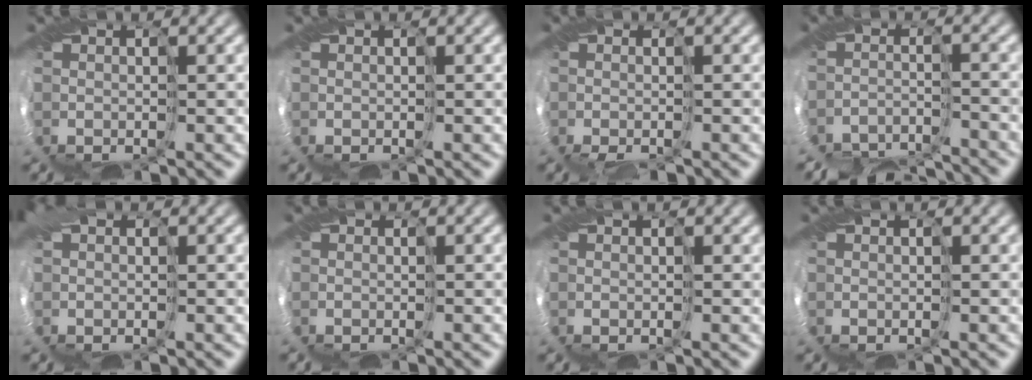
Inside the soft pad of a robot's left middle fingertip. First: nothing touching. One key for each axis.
{"total": 0.0}
{"total": 3.0, "fx": -2.8, "fy": -0.6, "fz": -0.9, "tx": -0.002, "ty": -0.025, "tz": -0.026}
{"total": 9.5, "fx": -9.4, "fy": 0.0, "fz": -0.7, "tx": -0.004, "ty": -0.023, "tz": -0.134}
{"total": 0.5, "fx": -0.1, "fy": 0.3, "fz": 0.4, "tx": -0.035, "ty": 0.000, "tz": 0.018}
{"total": 3.0, "fx": -1.6, "fy": -1.6, "fz": -1.9, "tx": 0.018, "ty": -0.019, "tz": -0.008}
{"total": 0.0}
{"total": 0.0}